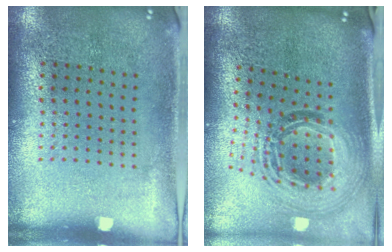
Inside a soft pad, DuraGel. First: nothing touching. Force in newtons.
{"total": 1.9, "press": 1.6, "slide": 1.0}